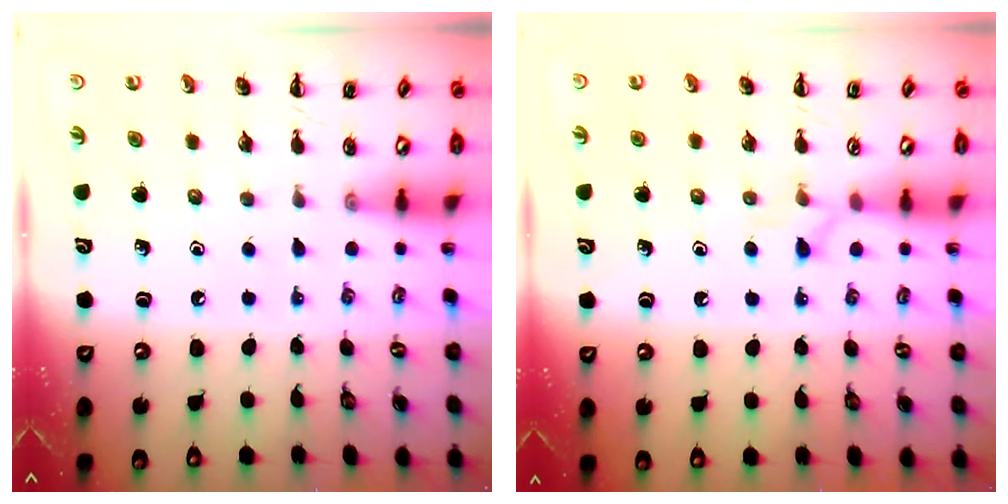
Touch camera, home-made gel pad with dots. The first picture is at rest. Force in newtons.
{"total": 4.0, "press": 3.7, "slide": 1.6}